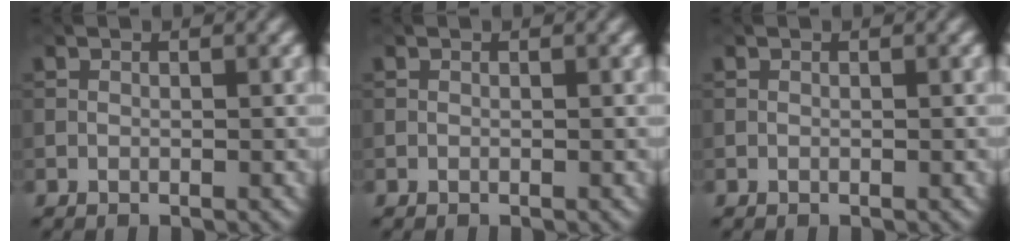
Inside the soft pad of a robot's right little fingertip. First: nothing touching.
{"total": 0.0}
{"total": 0.0}